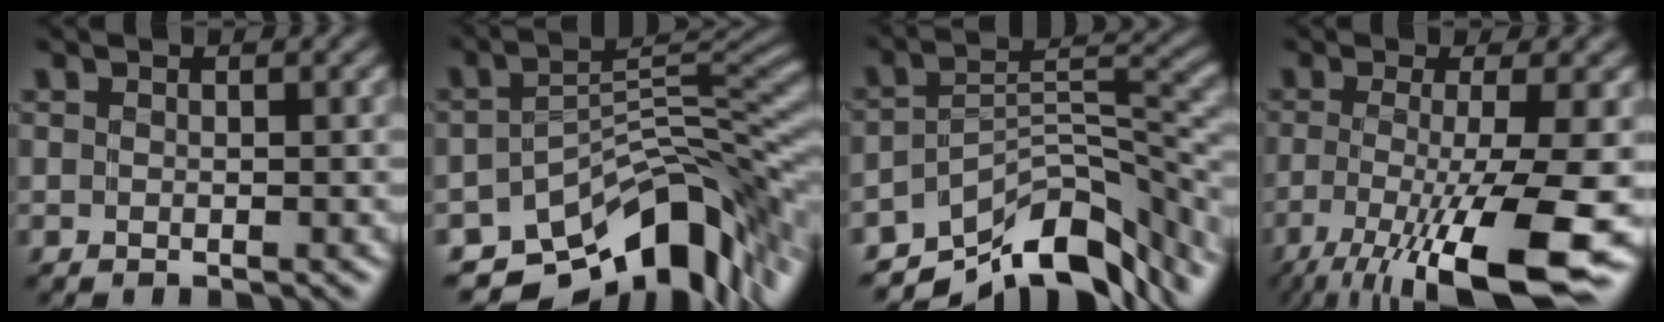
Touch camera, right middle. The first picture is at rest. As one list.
[{"total": 10.0, "force": [-7.0, 4.1, 5.8], "torque": [-0.066, -0.002, -0.122]}, {"total": 9.9, "force": [-8.1, 3.4, 4.6], "torque": [-0.059, 0.003, -0.145]}, {"total": 11.3, "force": [-5.3, 2.6, 9.6], "torque": [-0.167, -0.025, -0.089]}]